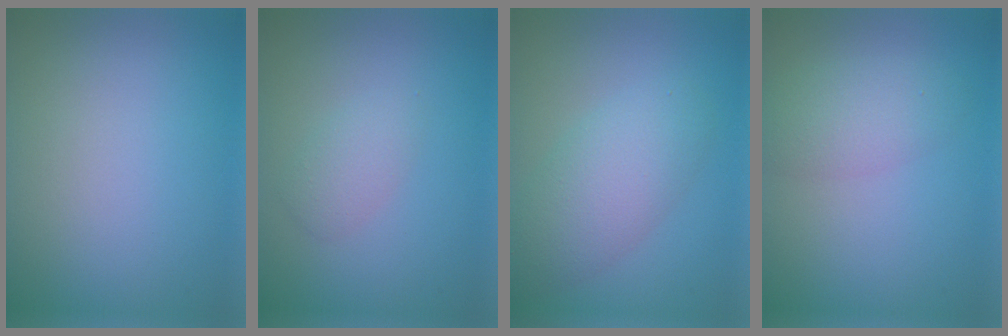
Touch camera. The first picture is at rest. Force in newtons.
{"total": 1.7, "press": 1.7, "slide": 0.1}
{"total": 5.0, "press": 5.0, "slide": 0.1}
{"total": 2.9, "press": 2.9, "slide": 0.1}